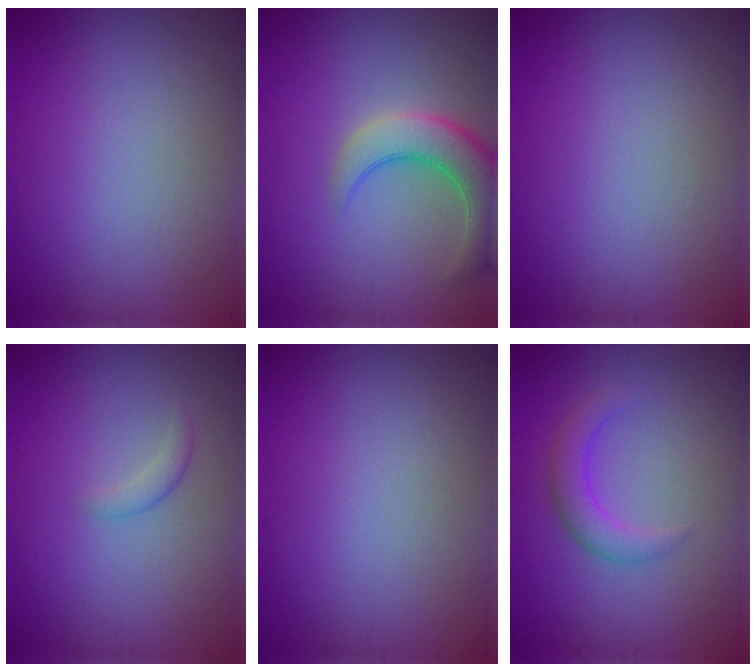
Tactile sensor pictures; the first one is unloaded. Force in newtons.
{"total": 5.7, "press": 5.6, "slide": 0.7}
{"total": 0.0}
{"total": 1.1, "press": 1.1, "slide": 0.0}
{"total": 0.0}
{"total": 2.6, "press": 2.6, "slide": 0.0}